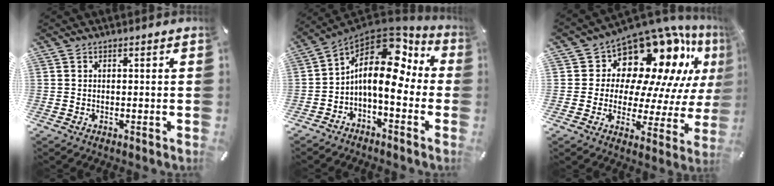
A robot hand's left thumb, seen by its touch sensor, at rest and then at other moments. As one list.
[{"total": 13.9, "force": [2.1, 8.0, 11.1], "torque": [-0.184, -0.033, 0.033]}, {"total": 14.9, "force": [11.2, 7.8, 5.8], "torque": [-0.091, -0.125, 0.188]}]